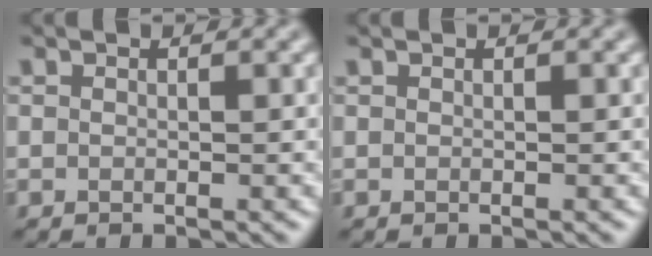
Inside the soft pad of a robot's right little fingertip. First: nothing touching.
{"total": 0.0}